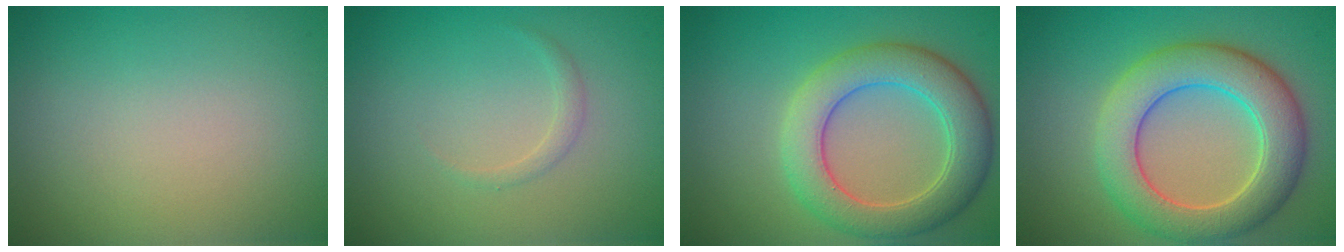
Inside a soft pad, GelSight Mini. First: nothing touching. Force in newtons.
{"total": 0.9, "press": 0.9, "slide": 0.1}
{"total": 6.3, "press": 6.3, "slide": 0.4}
{"total": 7.3, "press": 7.3, "slide": 0.1}